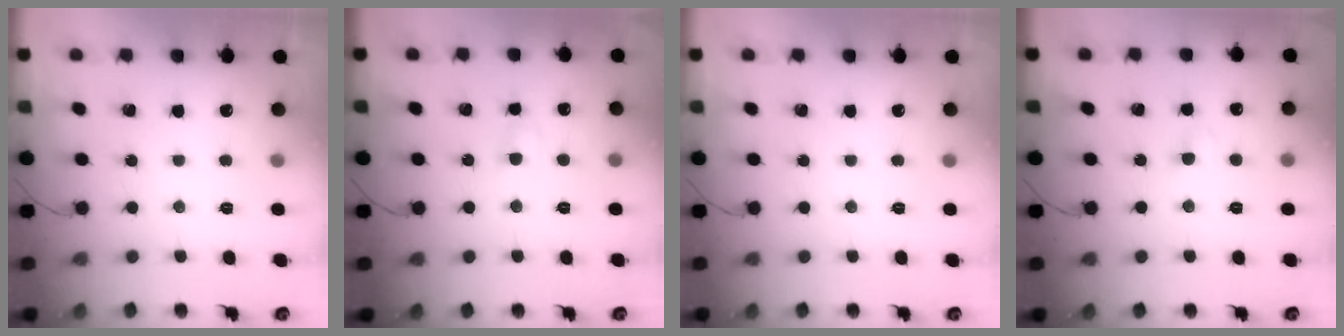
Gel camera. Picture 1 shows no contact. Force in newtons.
{"total": 2.5, "press": 2.3, "slide": 1.0}
{"total": 0.0}
{"total": 2.4, "press": 2.2, "slide": 1.0}